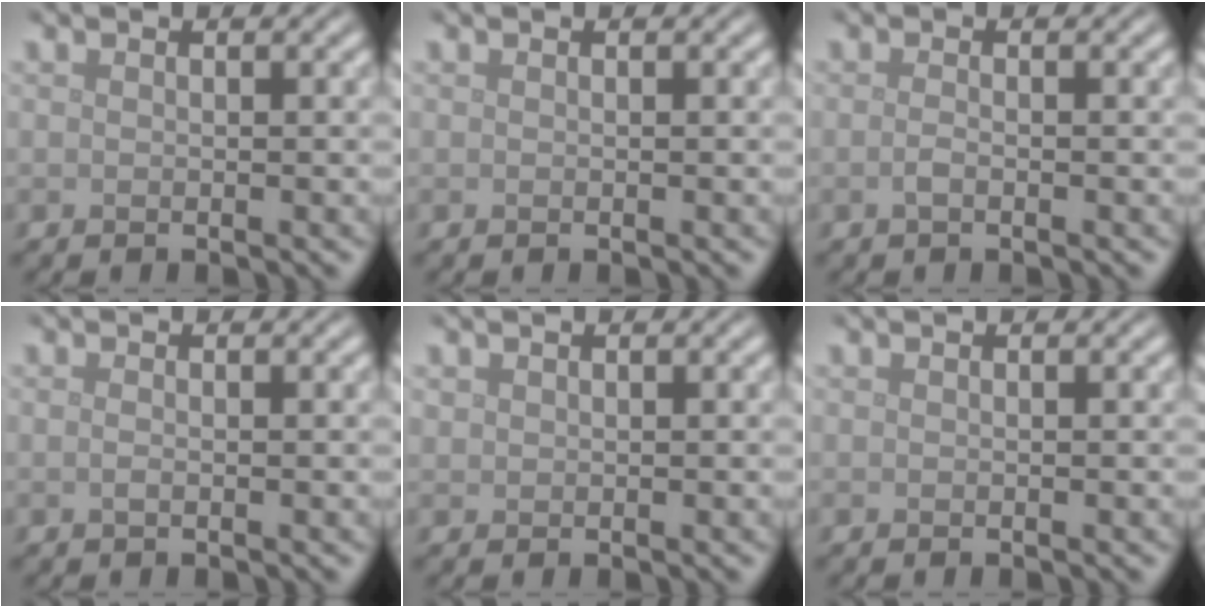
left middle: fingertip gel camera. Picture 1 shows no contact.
{"total": 0.0}
{"total": 0.8, "force": [-0.4, 0.2, 0.7], "torque": [-0.018, 0.001, -0.008]}
{"total": 0.6, "force": [-0.1, 0.2, 0.5], "torque": [-0.015, -0.001, -0.002]}
{"total": 0.6, "force": [0.4, 0.5, 0.1], "torque": [-0.002, 0.000, 0.011]}
{"total": 0.0}